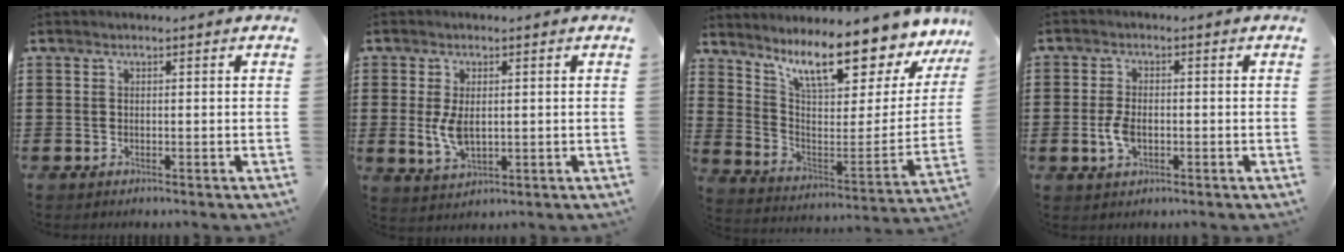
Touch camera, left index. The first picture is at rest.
{"total": 4.9, "force": [0.1, 2.7, 4.1], "torque": [-0.101, -0.002, -0.003]}
{"total": 12.7, "force": [10.1, 2.5, 7.3], "torque": [-0.151, -0.076, 0.169]}
{"total": 3.9, "force": [-0.8, 2.1, 3.2], "torque": [-0.079, -0.004, -0.020]}